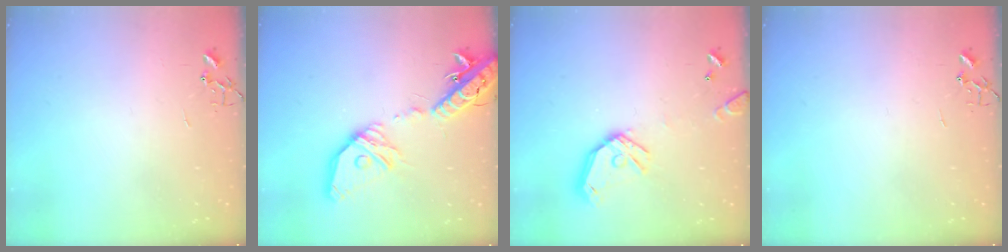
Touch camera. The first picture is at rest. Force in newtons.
{"total": 23.1, "press": 22.8, "slide": 3.6}
{"total": 14.4, "press": 14.2, "slide": 2.1}
{"total": 0.0}